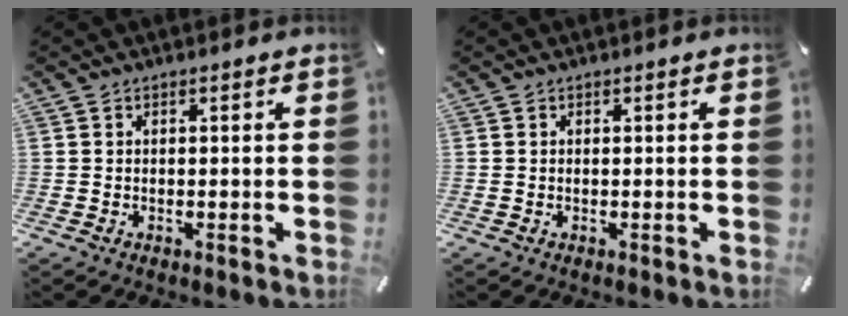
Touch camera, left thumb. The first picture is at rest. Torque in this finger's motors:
{"motor_torque": [0.07, 0.07, 0.01, -0.03, 0.04]}